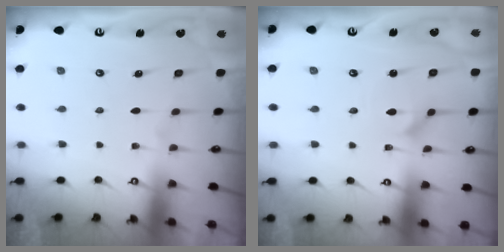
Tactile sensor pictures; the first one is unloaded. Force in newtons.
{"total": 2.2, "press": 2.2, "slide": 0.3}